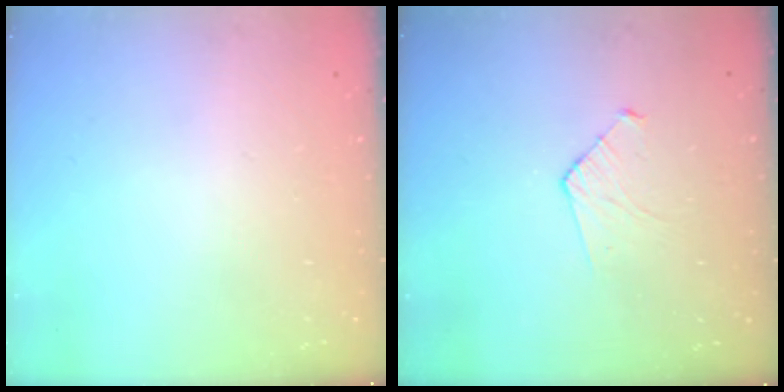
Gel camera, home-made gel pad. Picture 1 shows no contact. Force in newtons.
{"total": 4.7, "press": 4.7, "slide": 0.4}